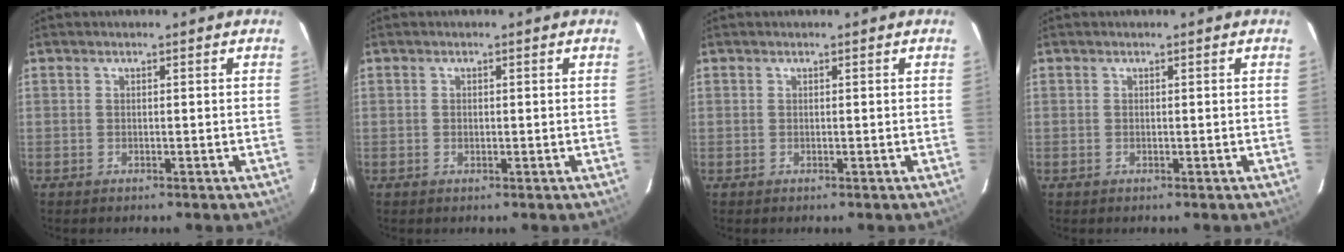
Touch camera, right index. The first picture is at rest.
{"total": 0.6, "force": [-0.1, 0.5, 0.3], "torque": [-0.005, 0.001, -0.001]}
{"total": 0.0}
{"total": 0.0}